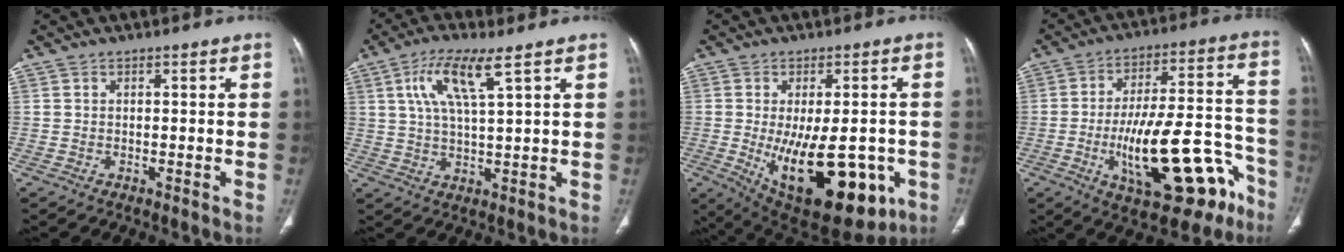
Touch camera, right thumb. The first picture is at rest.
{"total": 8.8, "force": [4.0, 1.6, 7.6], "torque": [-0.163, -0.010, 0.081]}
{"total": 21.5, "force": [-6.2, 10.3, 17.9], "torque": [-0.234, -0.016, -0.060]}
{"total": 24.2, "force": [-10.2, 9.2, 20.0], "torque": [-0.258, 0.065, -0.138]}